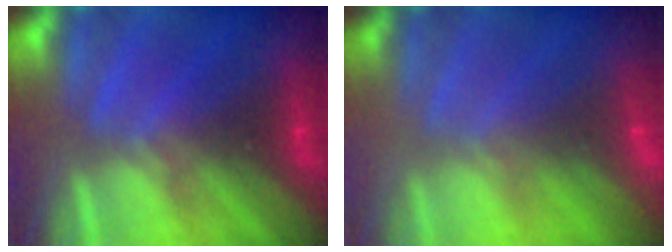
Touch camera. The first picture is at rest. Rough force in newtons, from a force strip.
{"total": 3.1}